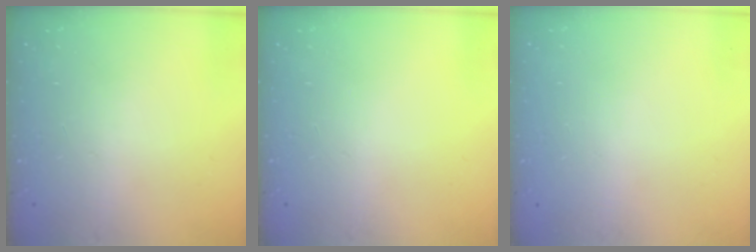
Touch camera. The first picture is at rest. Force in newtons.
{"total": 0.0}
{"total": 0.0}